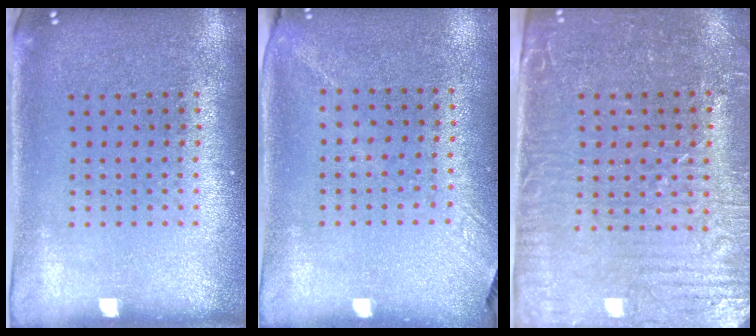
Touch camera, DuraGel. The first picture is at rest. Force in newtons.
{"total": 1.4, "press": 1.0, "slide": 0.9}
{"total": 3.7, "press": 3.4, "slide": 1.4}